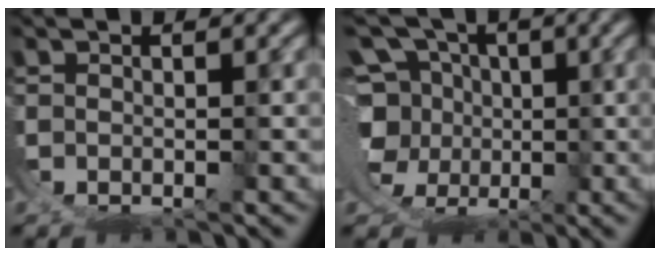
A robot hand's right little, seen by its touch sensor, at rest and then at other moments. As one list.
[{"total": 12.3, "force": [1.2, 10.0, 7.1], "torque": [-0.125, -0.032, 0.018]}]